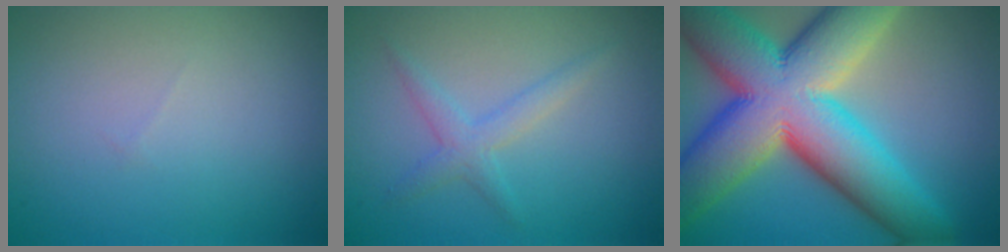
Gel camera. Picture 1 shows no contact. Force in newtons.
{"total": 2.0, "press": 2.0, "slide": 0.1}
{"total": 17.1, "press": 17.1, "slide": 0.7}